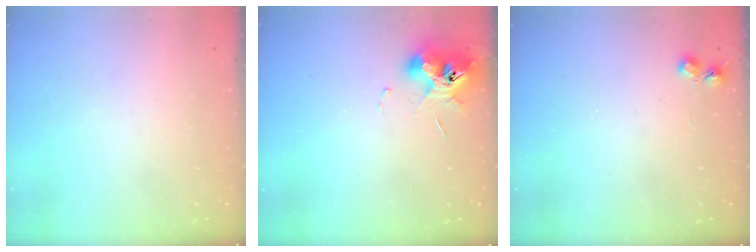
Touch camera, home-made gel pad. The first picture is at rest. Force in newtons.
{"total": 11.9, "press": 11.8, "slide": 1.7}
{"total": 5.1, "press": 5.0, "slide": 0.6}